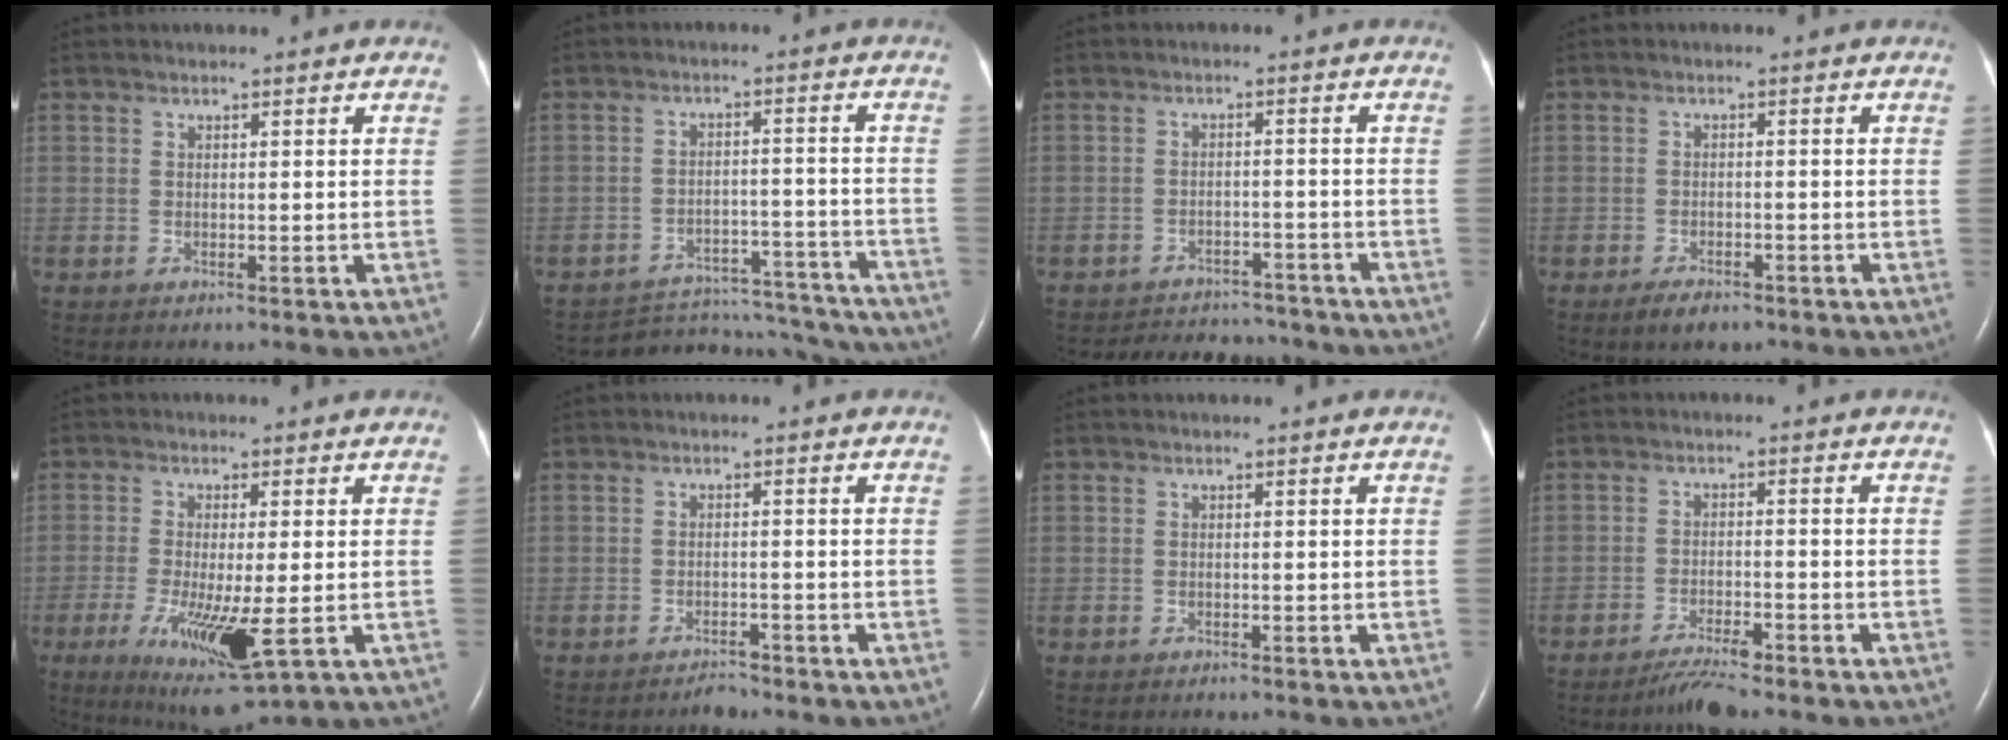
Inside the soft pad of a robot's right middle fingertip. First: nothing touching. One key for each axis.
{"total": 16.1, "fx": -15.7, "fy": 3.4, "fz": 1.4, "tx": -0.011, "ty": 0.029, "tz": -0.198}
{"total": 9.3, "fx": -8.7, "fy": 2.9, "fz": 1.3, "tx": -0.020, "ty": 0.008, "tz": -0.110}
{"total": 3.2, "fx": -2.3, "fy": 1.3, "fz": 1.8, "tx": -0.038, "ty": -0.003, "tz": -0.033}
{"total": 11.9, "fx": -4.0, "fy": 2.2, "fz": 11.0, "tx": -0.203, "ty": -0.038, "tz": -0.055}
{"total": 1.5, "fx": -1.5, "fy": 0.3, "fz": 0.1, "tx": -0.004, "ty": -0.003, "tz": -0.022}
{"total": 0.6, "fx": -0.5, "fy": 0.1, "fz": 0.2, "tx": -0.006, "ty": -0.001, "tz": -0.007}
{"total": 3.9, "fx": -3.4, "fy": 0.0, "fz": 2.0, "tx": -0.043, "ty": -0.012, "tz": -0.063}